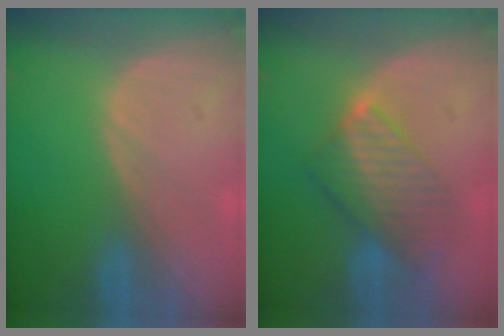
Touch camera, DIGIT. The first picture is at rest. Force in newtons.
{"total": 7.5, "press": 7.2, "slide": 2.2}